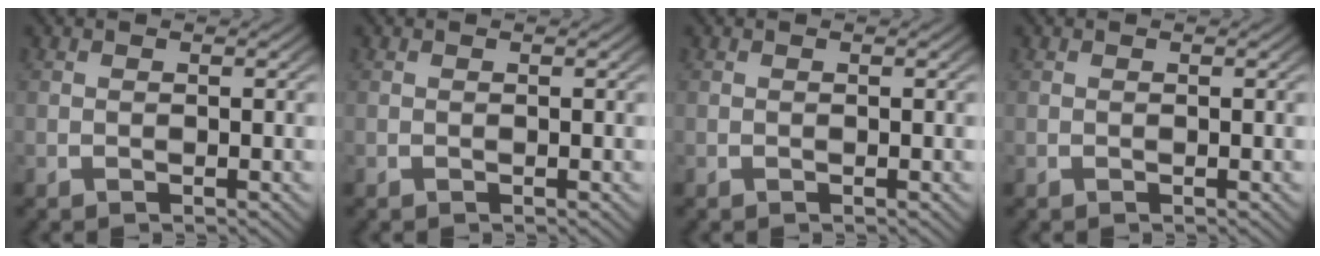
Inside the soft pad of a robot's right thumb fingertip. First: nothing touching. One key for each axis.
{"total": 0.0}
{"total": 0.0}
{"total": 0.0}